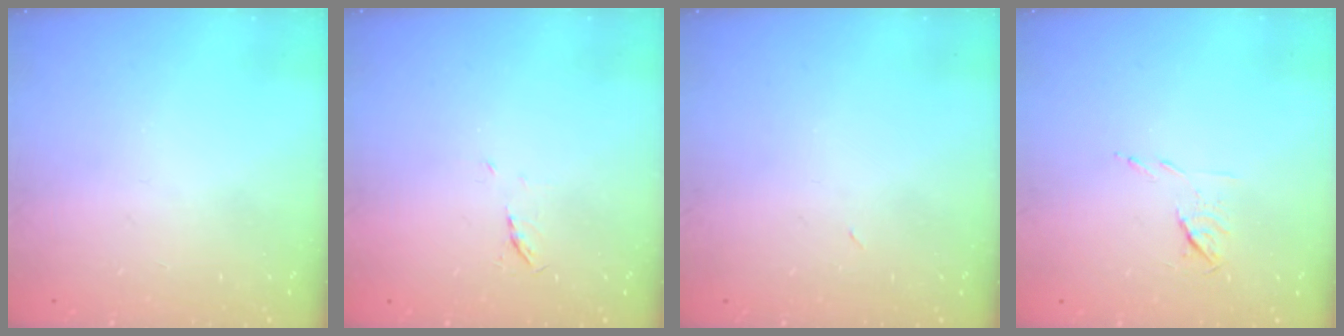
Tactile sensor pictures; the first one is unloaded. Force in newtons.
{"total": 3.9, "press": 3.8, "slide": 0.7}
{"total": 2.9, "press": 2.9, "slide": 0.7}
{"total": 5.4, "press": 5.3, "slide": 0.9}